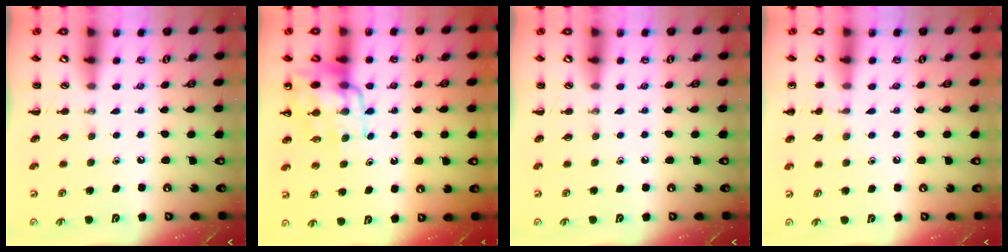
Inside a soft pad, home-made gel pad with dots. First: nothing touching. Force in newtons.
{"total": 13.1, "press": 12.7, "slide": 2.9}
{"total": 0.0}
{"total": 5.9, "press": 5.7, "slide": 1.7}